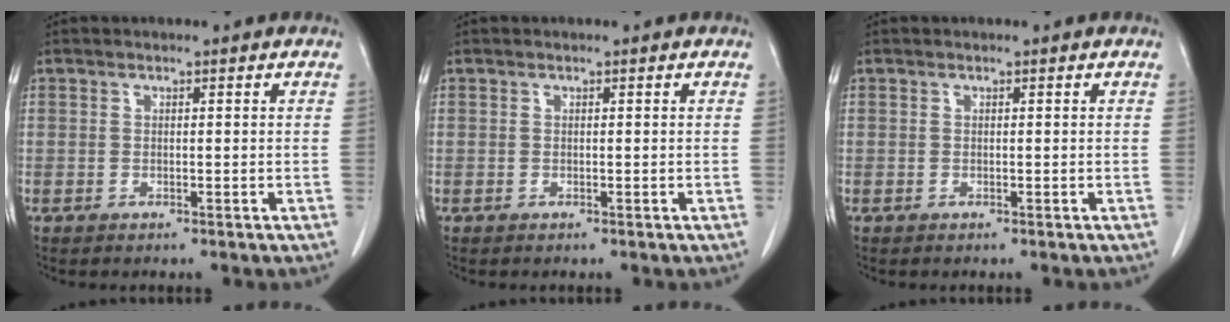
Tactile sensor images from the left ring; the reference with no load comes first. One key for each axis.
{"total": 0.0}
{"total": 0.0}